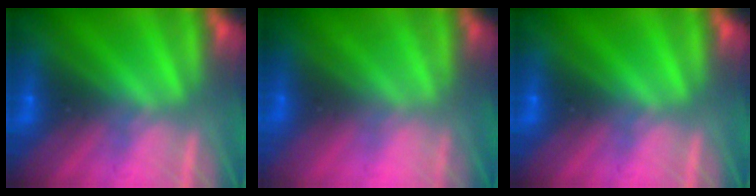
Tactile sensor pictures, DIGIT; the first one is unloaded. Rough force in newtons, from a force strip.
{"total": 2.4}
{"total": 0.0}